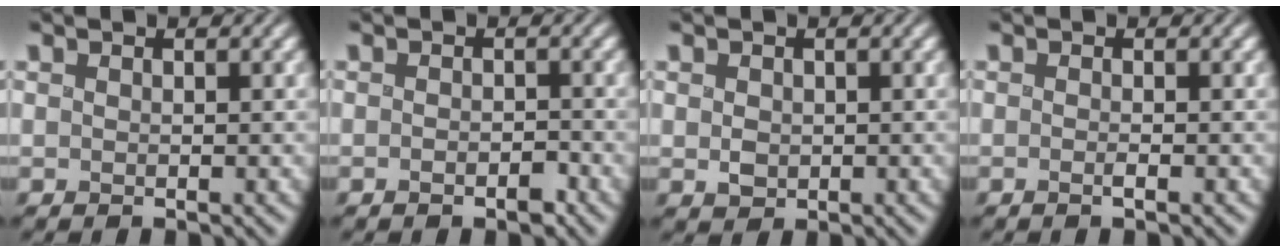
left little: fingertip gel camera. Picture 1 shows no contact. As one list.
[{"total": 1.5, "force": [-1.1, 0.6, 0.8], "torque": [-0.003, -0.004, -0.020]}, {"total": 1.3, "force": [0.0, 1.1, 0.6], "torque": [-0.011, -0.002, 0.002]}, {"total": 0.6, "force": [-0.5, 0.0, 0.4], "torque": [-0.003, -0.001, -0.015]}]